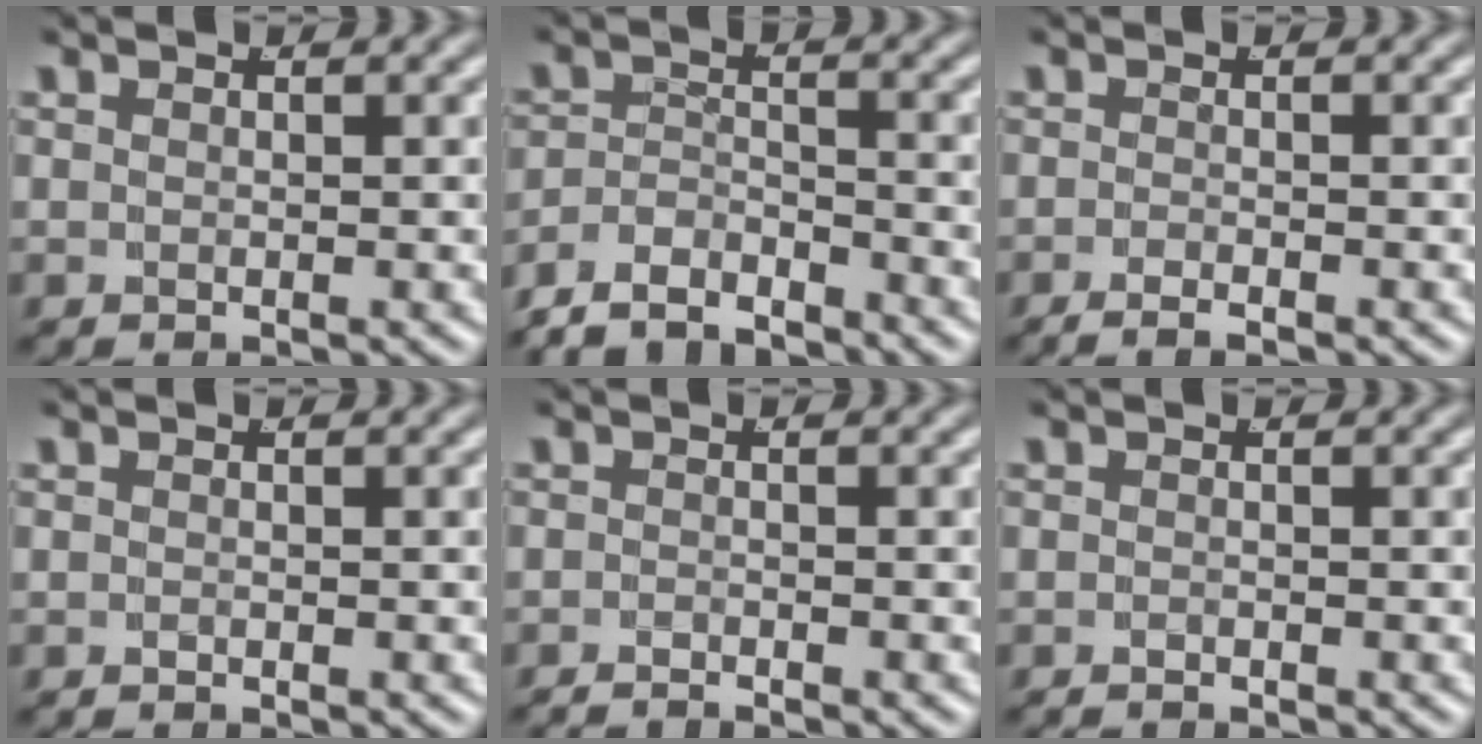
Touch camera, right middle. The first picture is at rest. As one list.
[{"total": 5.6, "force": [-4.8, 2.3, 1.4], "torque": [-0.029, -0.014, -0.081]}, {"total": 1.7, "force": [-1.6, 0.0, 0.6], "torque": [-0.016, -0.006, -0.025]}, {"total": 0.6, "force": [-0.5, -0.4, -0.1], "torque": [-0.002, -0.005, -0.005]}, {"total": 1.4, "force": [-1.3, -0.2, -0.1], "torque": [-0.002, -0.008, -0.022]}, {"total": 0.9, "force": [-0.8, -0.4, -0.1], "torque": [-0.002, -0.009, -0.011]}]